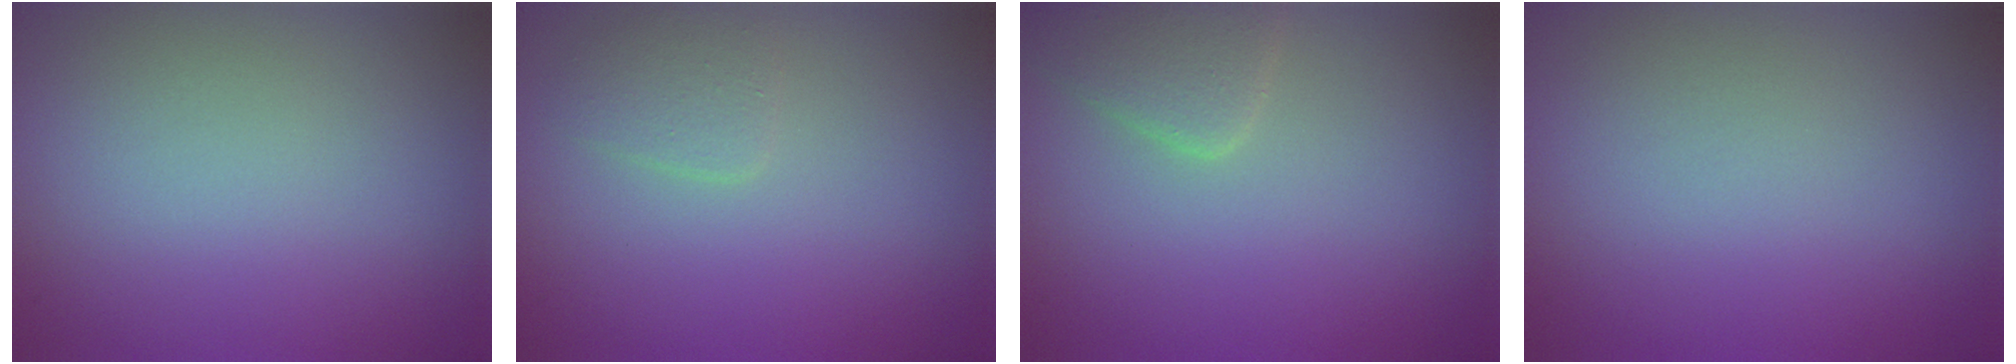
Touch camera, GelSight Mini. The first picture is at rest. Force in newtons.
{"total": 1.4, "press": 1.4, "slide": 0.0}
{"total": 2.4, "press": 2.4, "slide": 0.1}
{"total": 0.0}